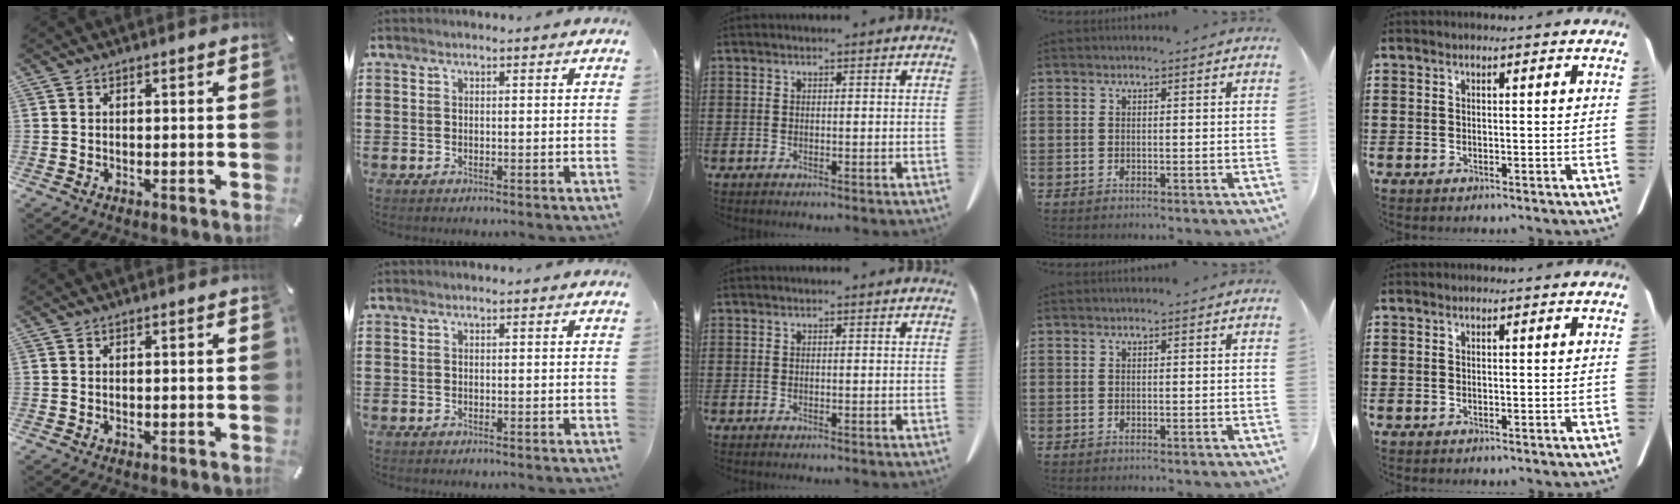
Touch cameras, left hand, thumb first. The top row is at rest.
{}